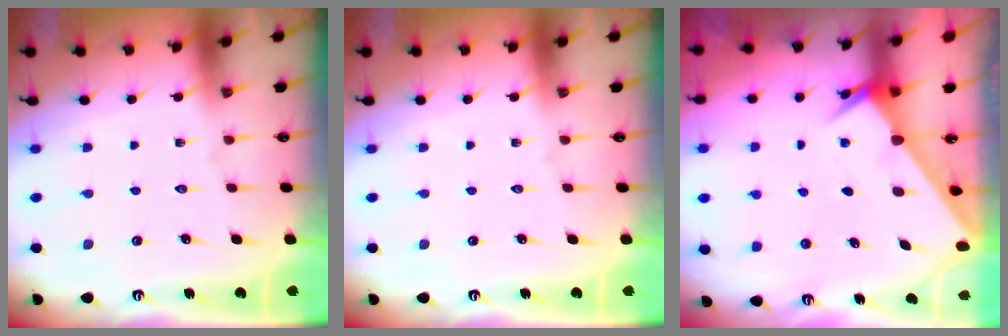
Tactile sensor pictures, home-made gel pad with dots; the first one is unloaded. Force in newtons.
{"total": 0.0}
{"total": 2.0, "press": 2.0, "slide": 0.0}